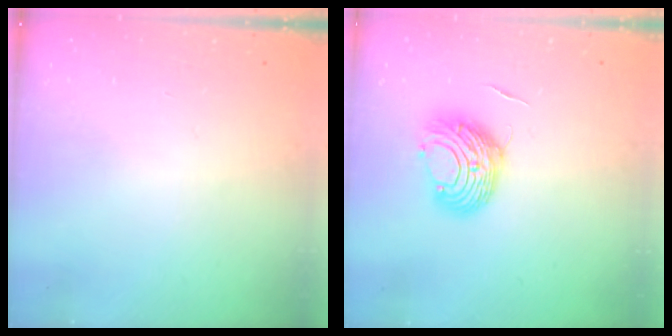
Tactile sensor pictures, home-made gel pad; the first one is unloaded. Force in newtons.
{"total": 10.2, "press": 10.2, "slide": 0.8}